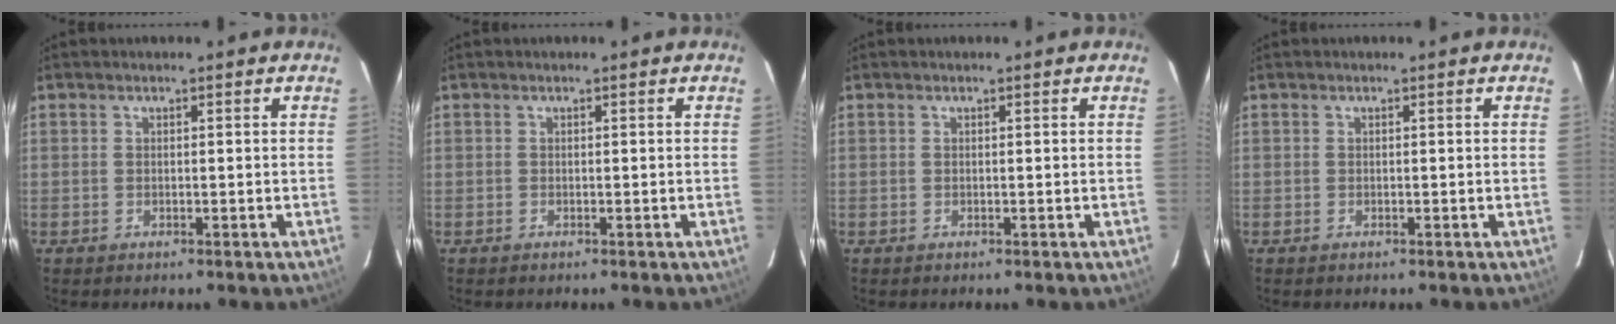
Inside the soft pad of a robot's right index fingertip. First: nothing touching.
{"total": 0.0}
{"total": 0.0}
{"total": 0.0}